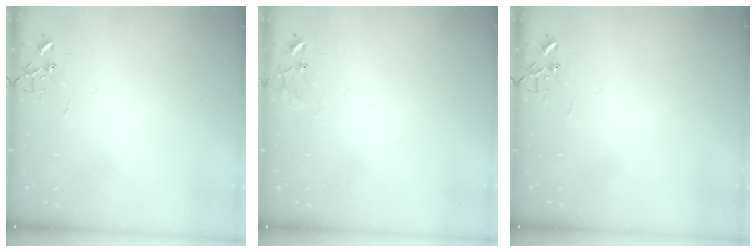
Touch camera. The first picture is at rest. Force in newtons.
{"total": 8.6, "press": 8.6, "slide": 0.5}
{"total": 0.0}